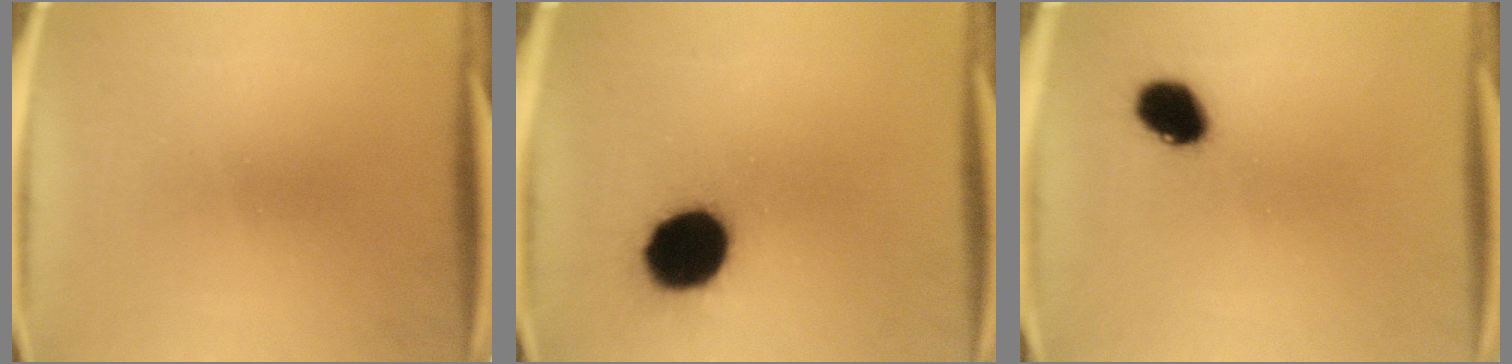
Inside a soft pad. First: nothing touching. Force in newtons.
{"total": 16.4}
{"total": 7.7}